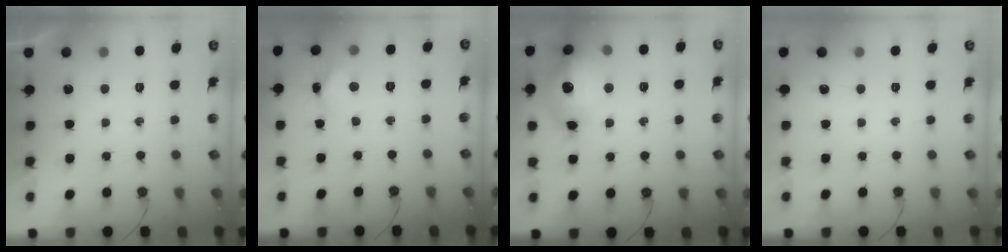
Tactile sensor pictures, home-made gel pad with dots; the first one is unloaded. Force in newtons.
{"total": 3.7, "press": 3.7, "slide": 0.3}
{"total": 17.8, "press": 17.8, "slide": 1.4}
{"total": 0.0}